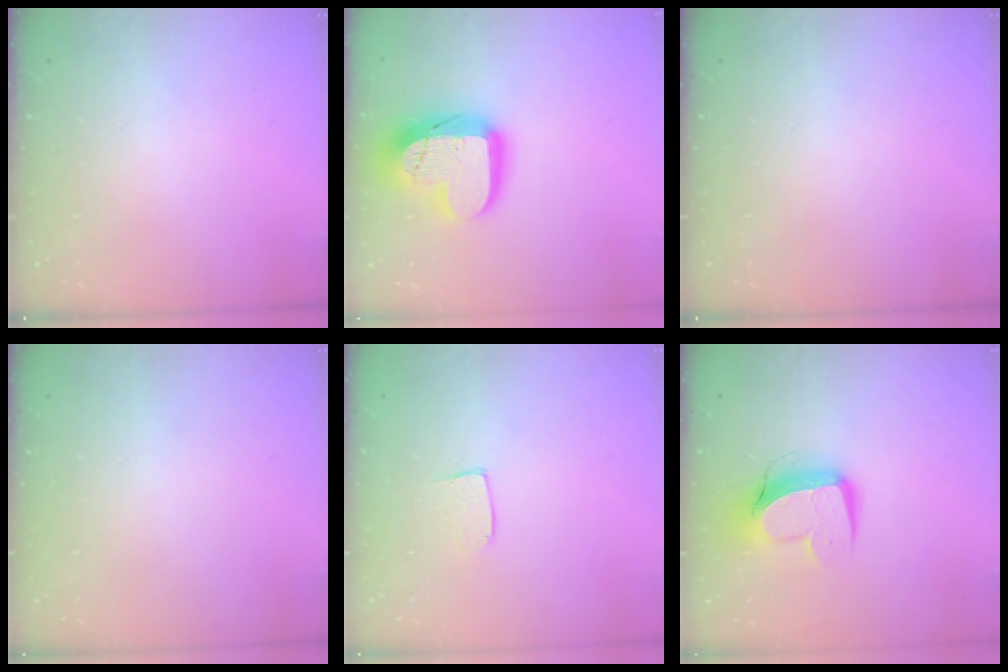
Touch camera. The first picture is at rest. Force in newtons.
{"total": 20.6, "press": 20.6, "slide": 1.5}
{"total": 0.0}
{"total": 0.0}
{"total": 4.4, "press": 4.4, "slide": 0.3}
{"total": 12.3, "press": 12.2, "slide": 1.3}